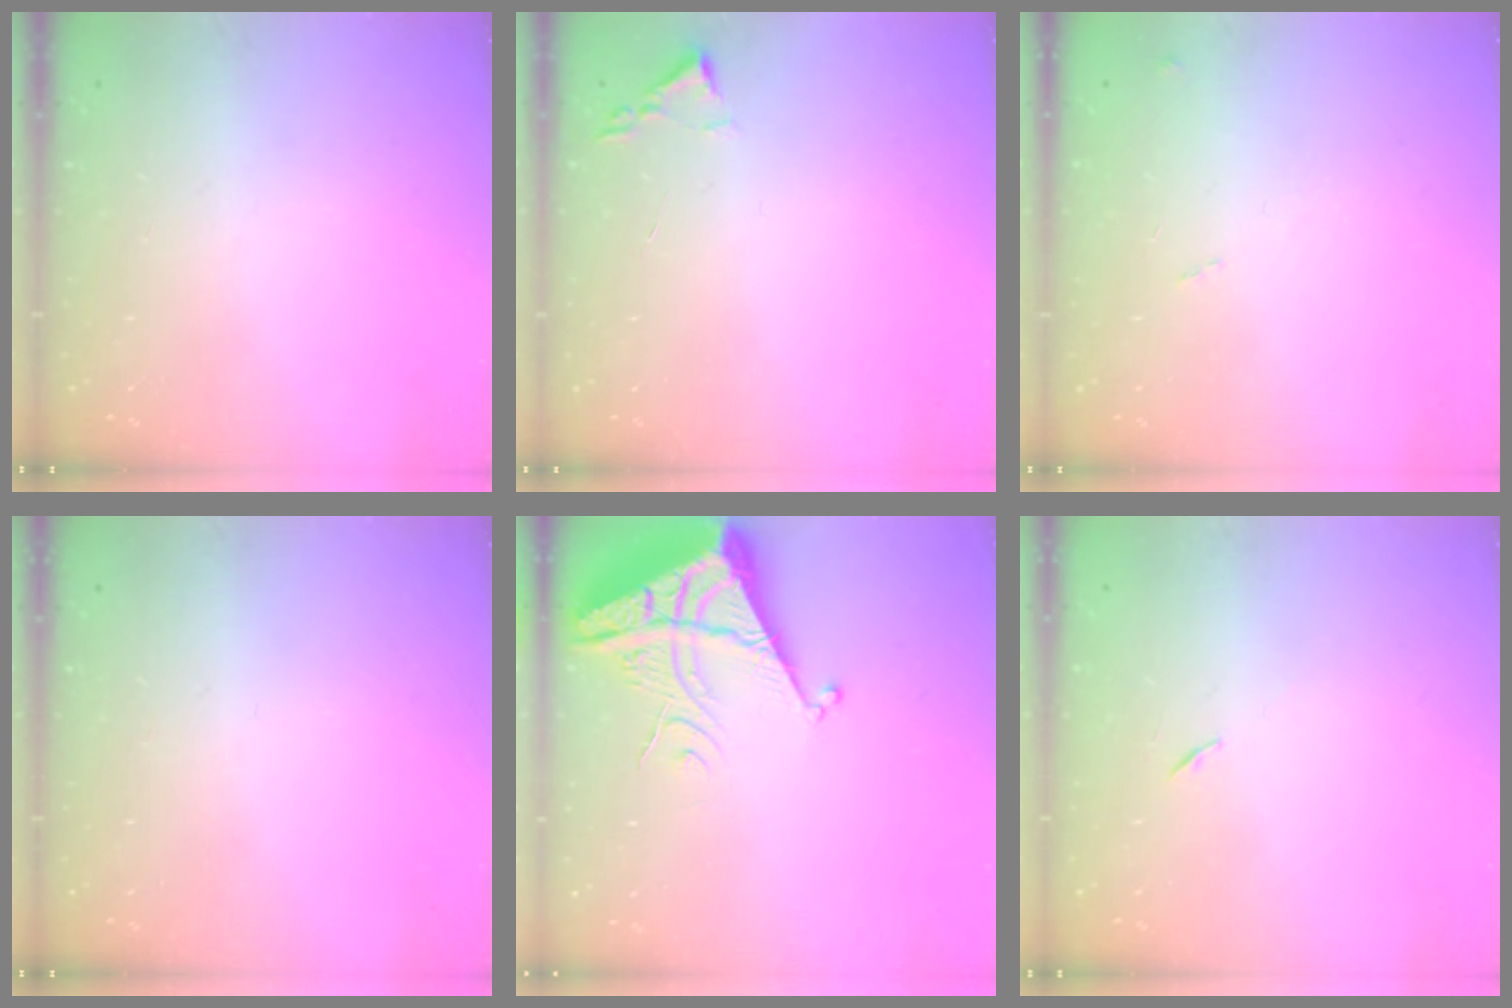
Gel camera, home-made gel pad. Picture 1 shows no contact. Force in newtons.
{"total": 1.8, "press": 1.7, "slide": 0.2}
{"total": 6.8, "press": 6.8, "slide": 0.6}
{"total": 0.0}
{"total": 8.3, "press": 8.2, "slide": 1.0}
{"total": 5.3, "press": 4.8, "slide": 2.2}